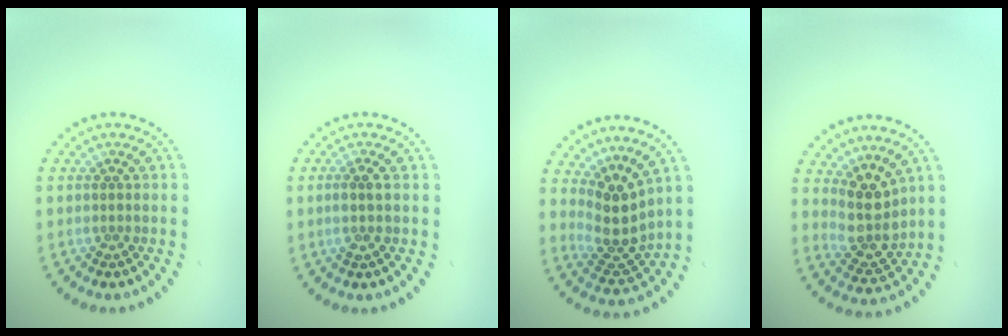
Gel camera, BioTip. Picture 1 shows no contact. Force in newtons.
{"total": 1.1, "press": 0.9, "slide": 0.7}
{"total": 3.6, "press": 2.7, "slide": 2.5}
{"total": 3.6, "press": 2.9, "slide": 2.1}